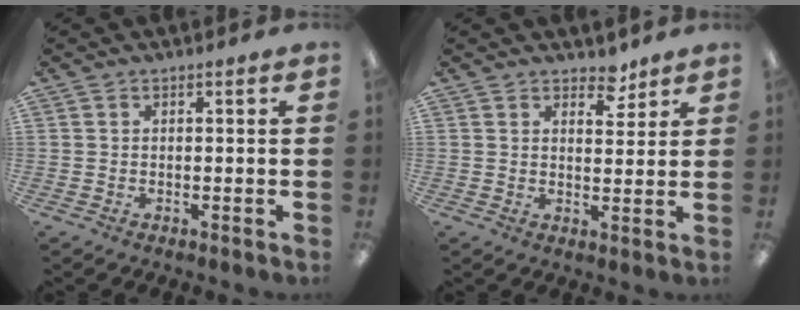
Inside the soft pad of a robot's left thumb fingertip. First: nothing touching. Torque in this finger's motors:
{"motor_torque": [0.12, 0.16, -0.29, -0.15, -0.01]}